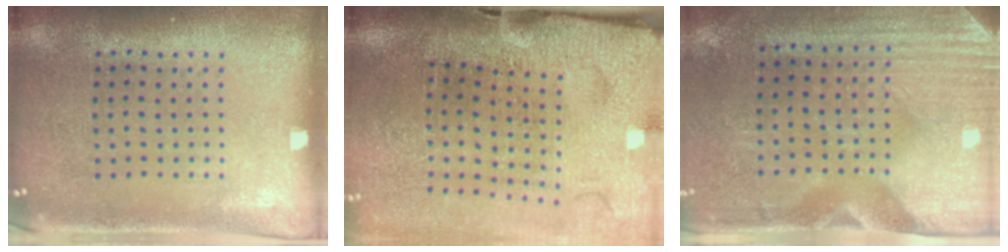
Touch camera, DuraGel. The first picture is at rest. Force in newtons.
{"total": 4.4, "press": 3.4, "slide": 2.7}
{"total": 3.0, "press": 2.6, "slide": 1.5}